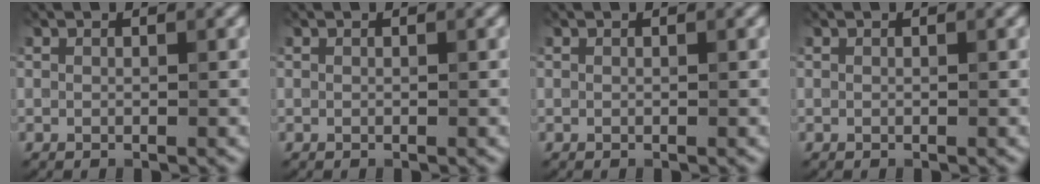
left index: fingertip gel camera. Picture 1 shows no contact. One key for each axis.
{"total": 0.0}
{"total": 0.0}
{"total": 0.0}